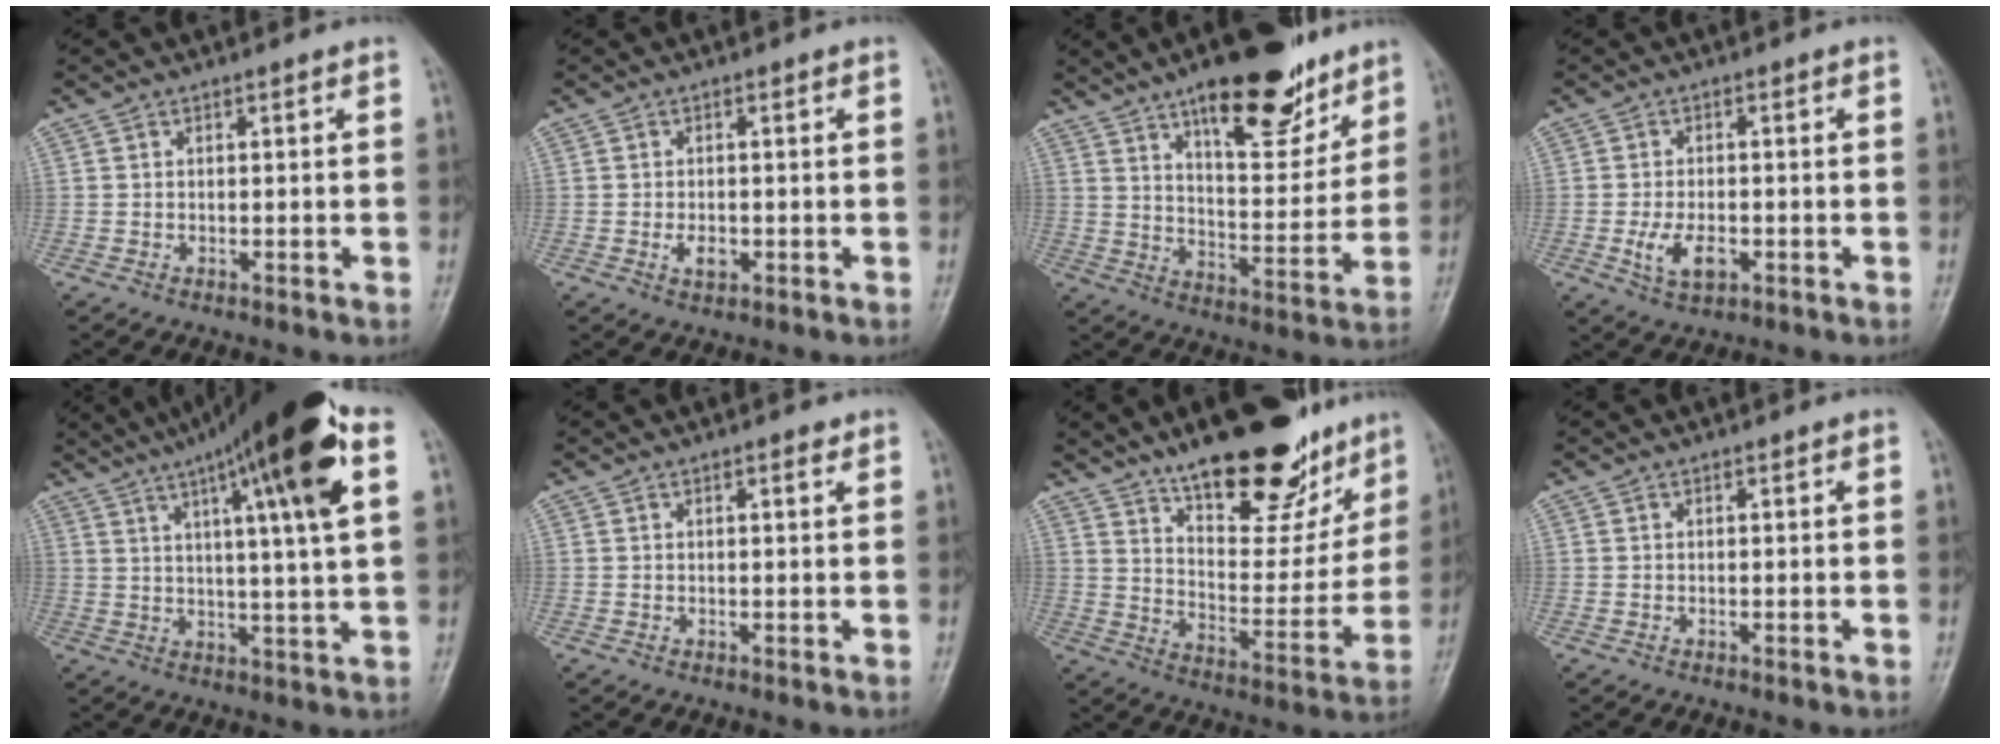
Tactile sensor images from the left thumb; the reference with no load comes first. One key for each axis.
{"total": 2.6, "fx": -0.7, "fy": 1.7, "fz": 1.9, "tx": -0.031, "ty": 0.000, "tz": -0.010}
{"total": 18.9, "fx": 12.3, "fy": 7.1, "fz": 12.4, "tx": -0.136, "ty": -0.069, "tz": 0.193}
{"total": 5.6, "fx": -1.6, "fy": 3.2, "fz": 4.3, "tx": -0.080, "ty": 0.000, "tz": -0.026}
{"total": 20.4, "fx": 9.2, "fy": 2.6, "fz": 18.0, "tx": -0.273, "ty": 0.002, "tz": 0.134}
{"total": 1.2, "fx": 0.7, "fy": 0.4, "fz": 0.8, "tx": -0.010, "ty": -0.002, "tz": 0.008}
{"total": 23.1, "fx": 15.8, "fy": 9.2, "fz": 14.1, "tx": -0.153, "ty": -0.080, "tz": 0.242}
{"total": 0.0}